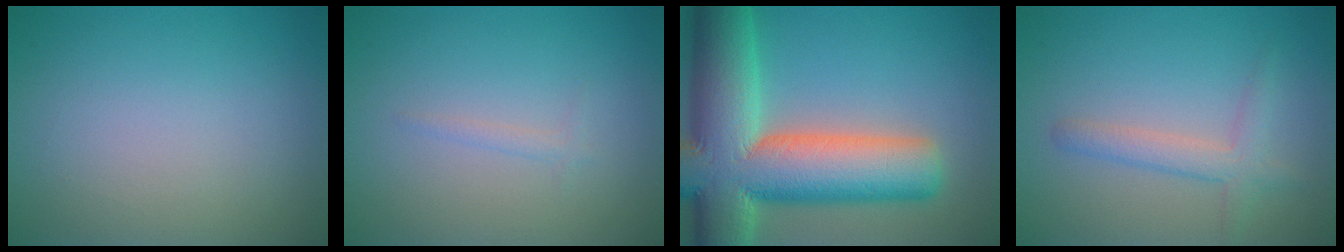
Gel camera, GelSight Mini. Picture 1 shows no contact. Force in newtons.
{"total": 1.0, "press": 1.0, "slide": 0.1}
{"total": 15.9, "press": 15.9, "slide": 1.0}
{"total": 2.5, "press": 2.5, "slide": 0.2}